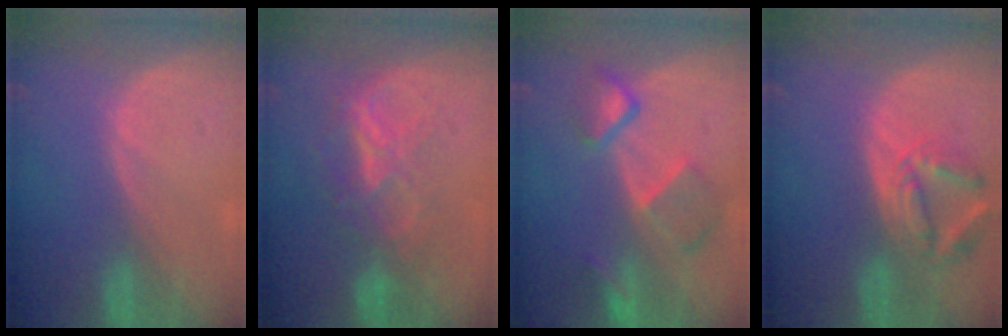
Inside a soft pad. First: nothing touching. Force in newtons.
{"total": 6.5, "press": 6.2, "slide": 1.9}
{"total": 7.6, "press": 6.7, "slide": 3.5}
{"total": 6.8, "press": 6.3, "slide": 2.6}